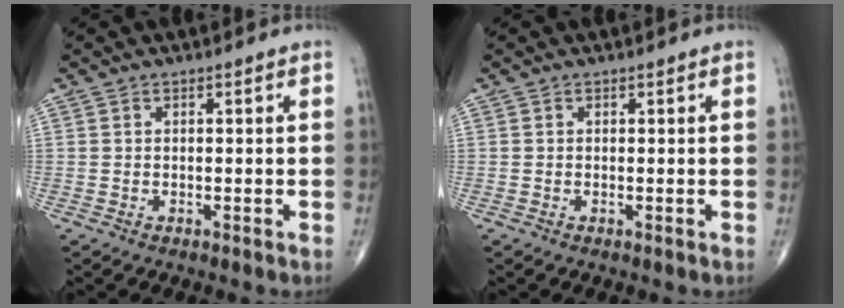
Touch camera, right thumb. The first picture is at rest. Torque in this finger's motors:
{"motor_torque": [0.30, 0.13, -0.09, -0.12, 0.02]}